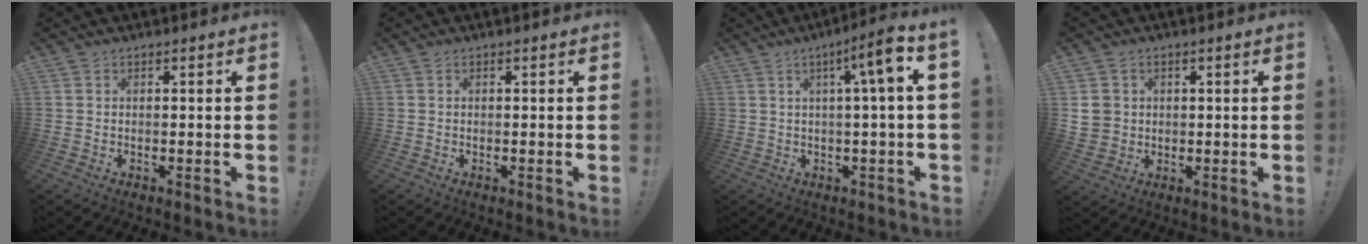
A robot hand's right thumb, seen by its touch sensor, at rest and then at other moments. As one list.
[{"total": 0.0}, {"total": 8.7, "force": [2.1, 0.0, 8.5], "torque": [-0.119, -0.015, 0.023]}, {"total": 5.9, "force": [1.6, 5.3, 2.0], "torque": [-0.038, -0.009, 0.032]}]